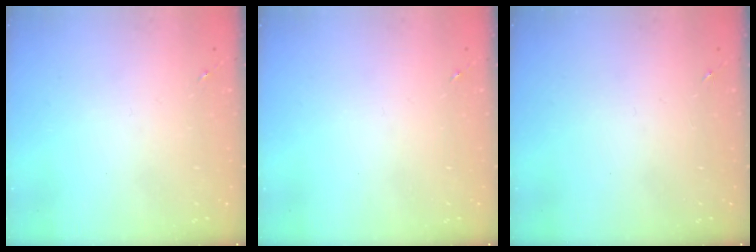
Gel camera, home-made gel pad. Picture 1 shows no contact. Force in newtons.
{"total": 0.0}
{"total": 0.0}